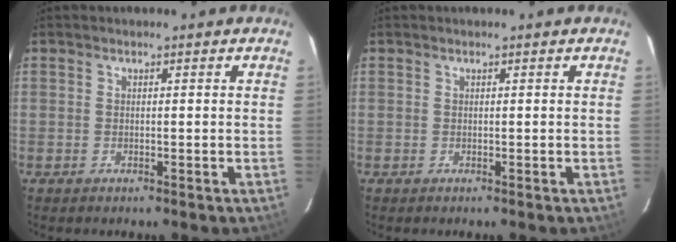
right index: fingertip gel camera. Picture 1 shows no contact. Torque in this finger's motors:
{"motor_torque": [-0.01, -0.01, 0.00, 0.00]}